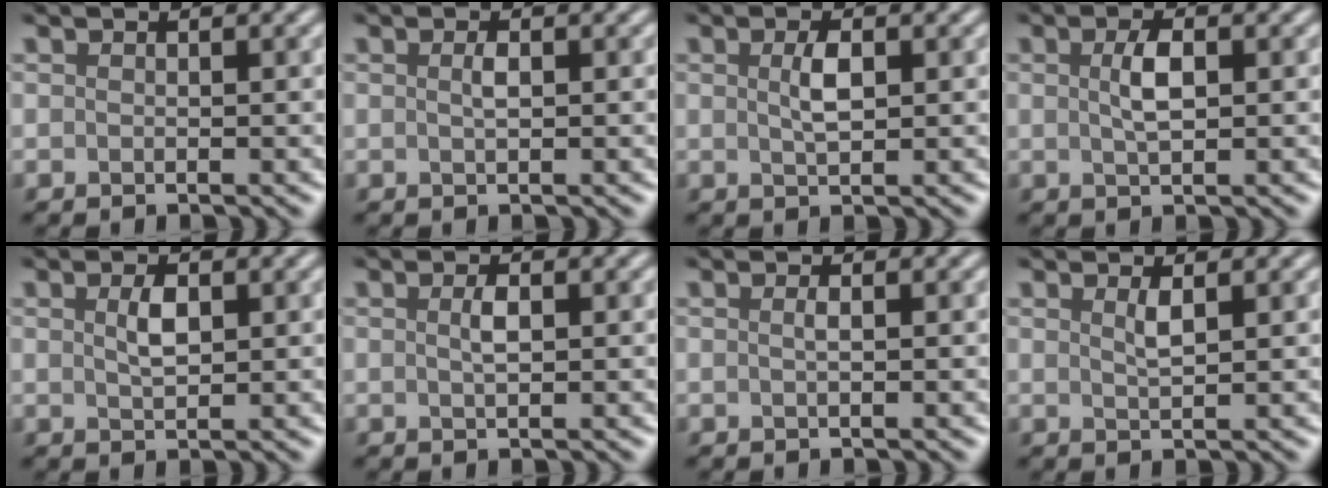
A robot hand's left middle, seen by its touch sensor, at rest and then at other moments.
{"total": 0.9, "force": [0.2, 0.2, 0.9], "torque": [-0.017, 0.002, 0.003]}
{"total": 2.0, "force": [0.5, 0.7, 1.9], "torque": [-0.040, 0.000, 0.010]}
{"total": 2.4, "force": [0.5, 0.9, 2.2], "torque": [-0.046, 0.003, 0.008]}
{"total": 2.0, "force": [0.6, 0.9, 1.7], "torque": [-0.036, 0.000, 0.013]}
{"total": 1.3, "force": [0.3, 0.3, 1.2], "torque": [-0.023, 0.002, 0.004]}
{"total": 0.8, "force": [0.1, 0.2, 0.8], "torque": [-0.013, 0.004, 0.000]}
{"total": 1.3, "force": [0.7, 0.3, 1.1], "torque": [-0.021, 0.000, 0.011]}